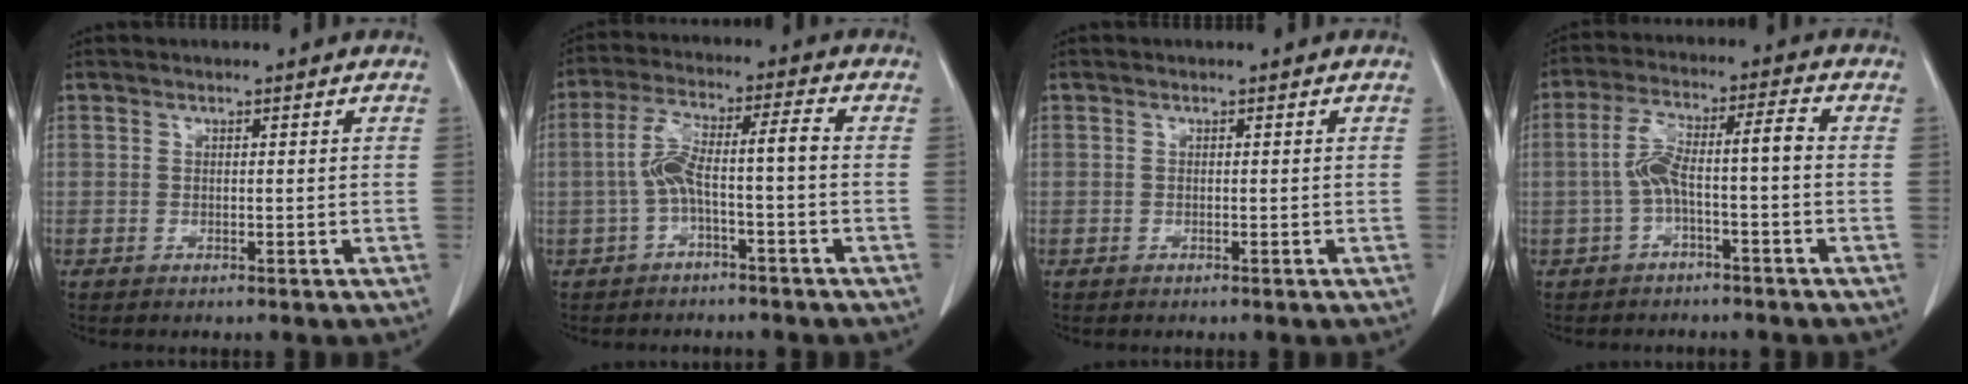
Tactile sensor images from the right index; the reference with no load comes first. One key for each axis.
{"total": 7.0, "fx": -1.6, "fy": 0.6, "fz": 6.8, "tx": -0.137, "ty": 0.036, "tz": -0.028}
{"total": 0.0}
{"total": 7.2, "fx": -1.4, "fy": 0.9, "fz": 6.9, "tx": -0.138, "ty": 0.037, "tz": -0.025}